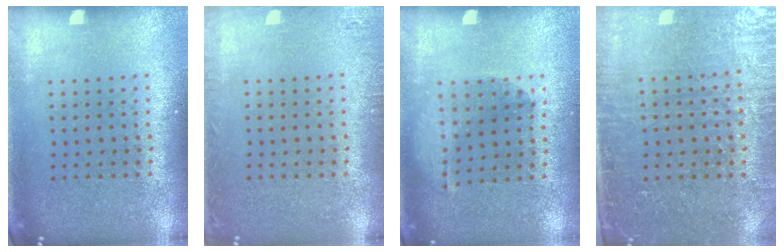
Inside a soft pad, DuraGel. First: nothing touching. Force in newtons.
{"total": 1.4, "press": 1.4, "slide": 0.1}
{"total": 1.1, "press": 1.0, "slide": 0.2}
{"total": 3.4, "press": 3.2, "slide": 1.2}